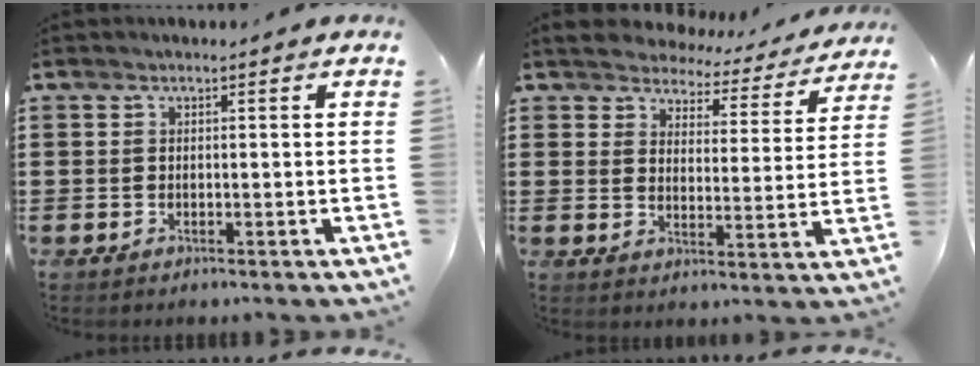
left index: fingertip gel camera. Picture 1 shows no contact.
{"total": 4.0, "force": [4.0, 0.8, -0.1], "torque": [-0.026, -0.028, 0.066]}